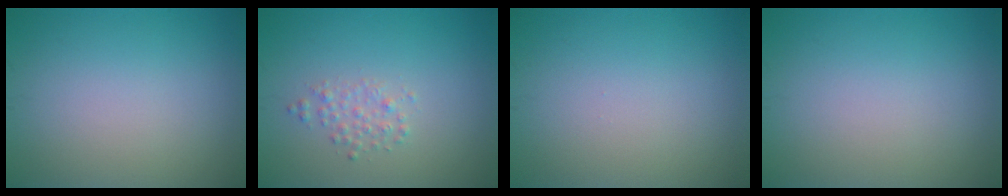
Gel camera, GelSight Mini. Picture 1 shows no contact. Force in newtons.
{"total": 1.4, "press": 1.4, "slide": 0.0}
{"total": 0.0}
{"total": 0.0}